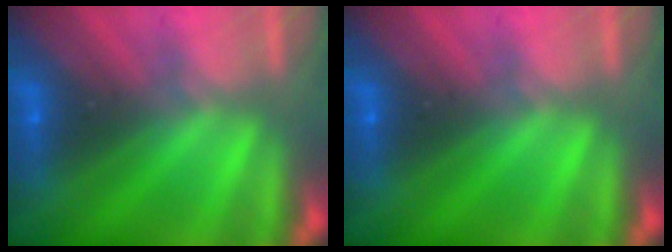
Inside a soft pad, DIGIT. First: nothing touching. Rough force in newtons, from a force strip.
{"total": 0.0}